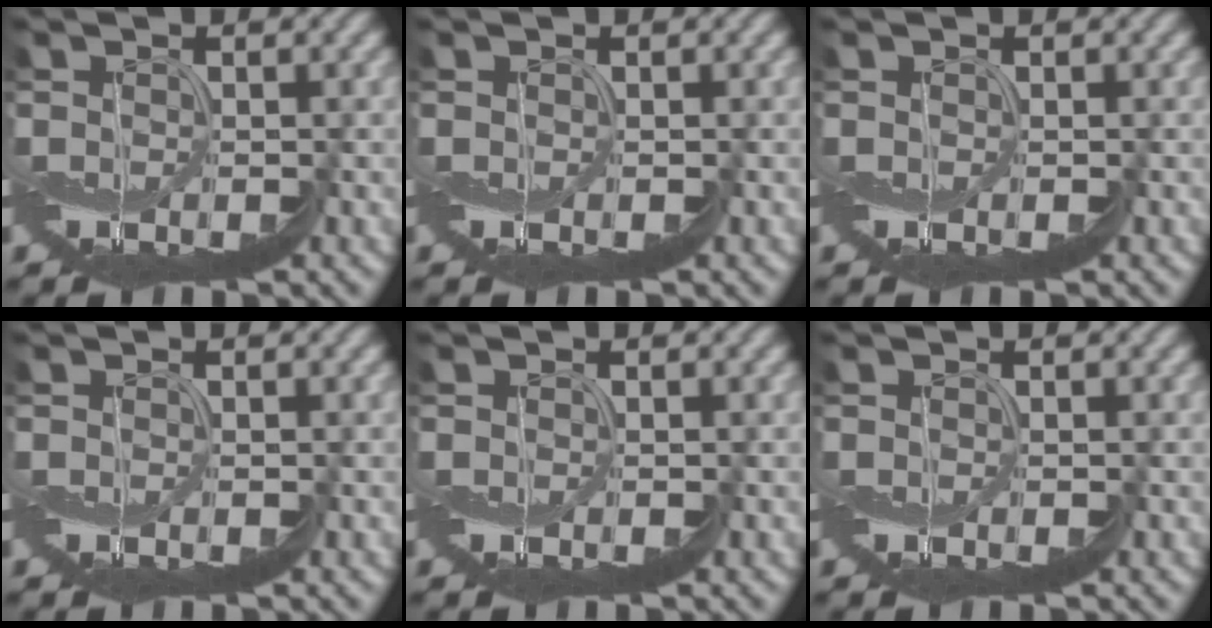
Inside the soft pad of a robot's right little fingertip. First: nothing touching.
{"total": 0.0}
{"total": 0.0}
{"total": 0.0}
{"total": 0.0}
{"total": 0.0}